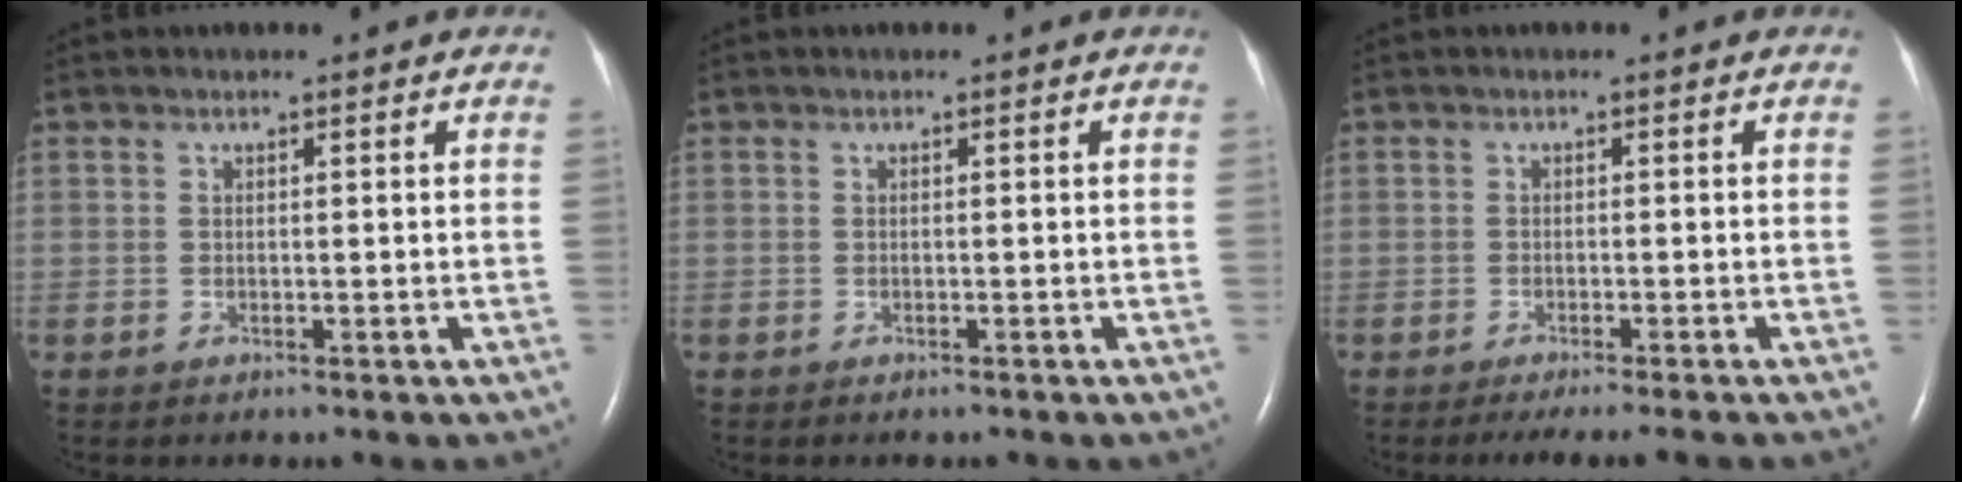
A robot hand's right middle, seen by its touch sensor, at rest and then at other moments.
{"total": 0.7, "force": [-0.6, 0.2, 0.2], "torque": [-0.009, -0.002, -0.008]}
{"total": 6.5, "force": [-5.7, -0.4, 3.1], "torque": [-0.027, -0.017, -0.081]}